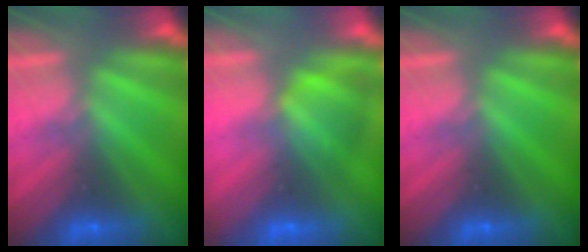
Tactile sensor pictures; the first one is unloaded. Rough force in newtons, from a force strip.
{"total": 2.6}
{"total": 0.0}